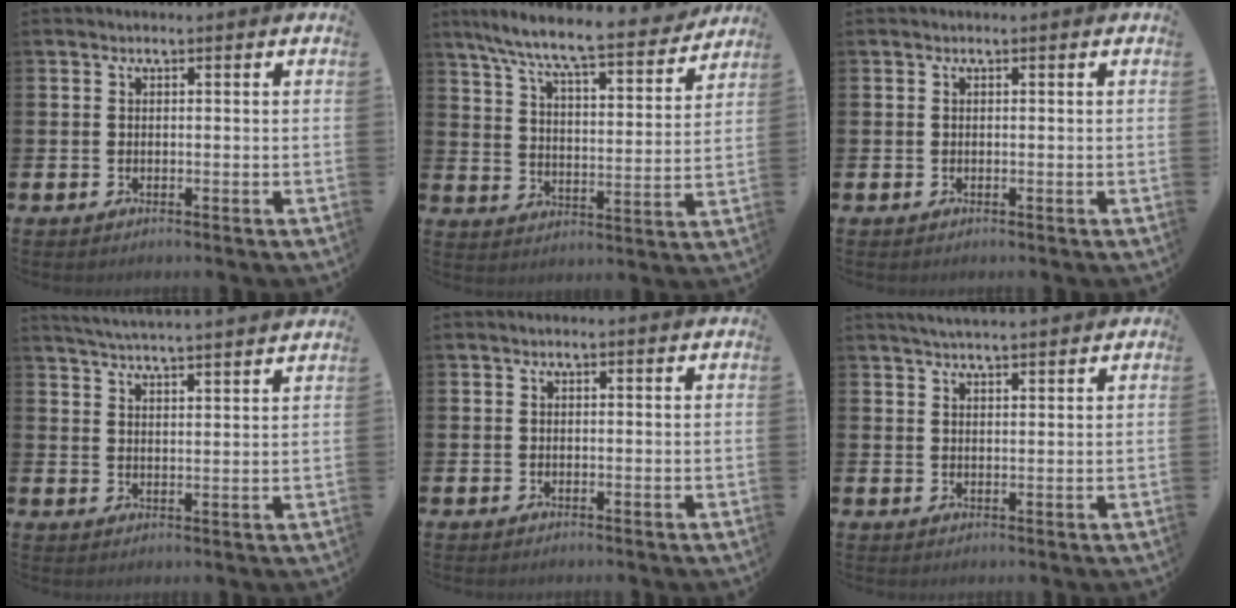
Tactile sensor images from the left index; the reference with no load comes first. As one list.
[{"total": 9.2, "force": [8.3, 0.9, 3.9], "torque": [-0.101, -0.057, 0.138]}, {"total": 0.0}, {"total": 4.9, "force": [4.8, -0.7, 0.4], "torque": [-0.024, -0.033, 0.084]}, {"total": 0.0}, {"total": 3.3, "force": [3.1, 0.3, 0.9], "torque": [-0.018, -0.009, 0.056]}]